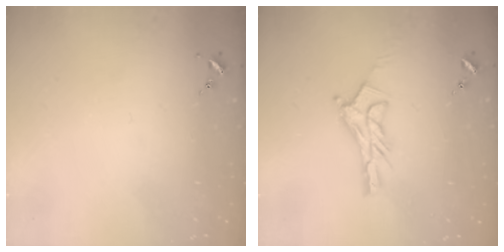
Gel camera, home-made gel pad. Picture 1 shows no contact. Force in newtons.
{"total": 11.1, "press": 11.0, "slide": 0.8}